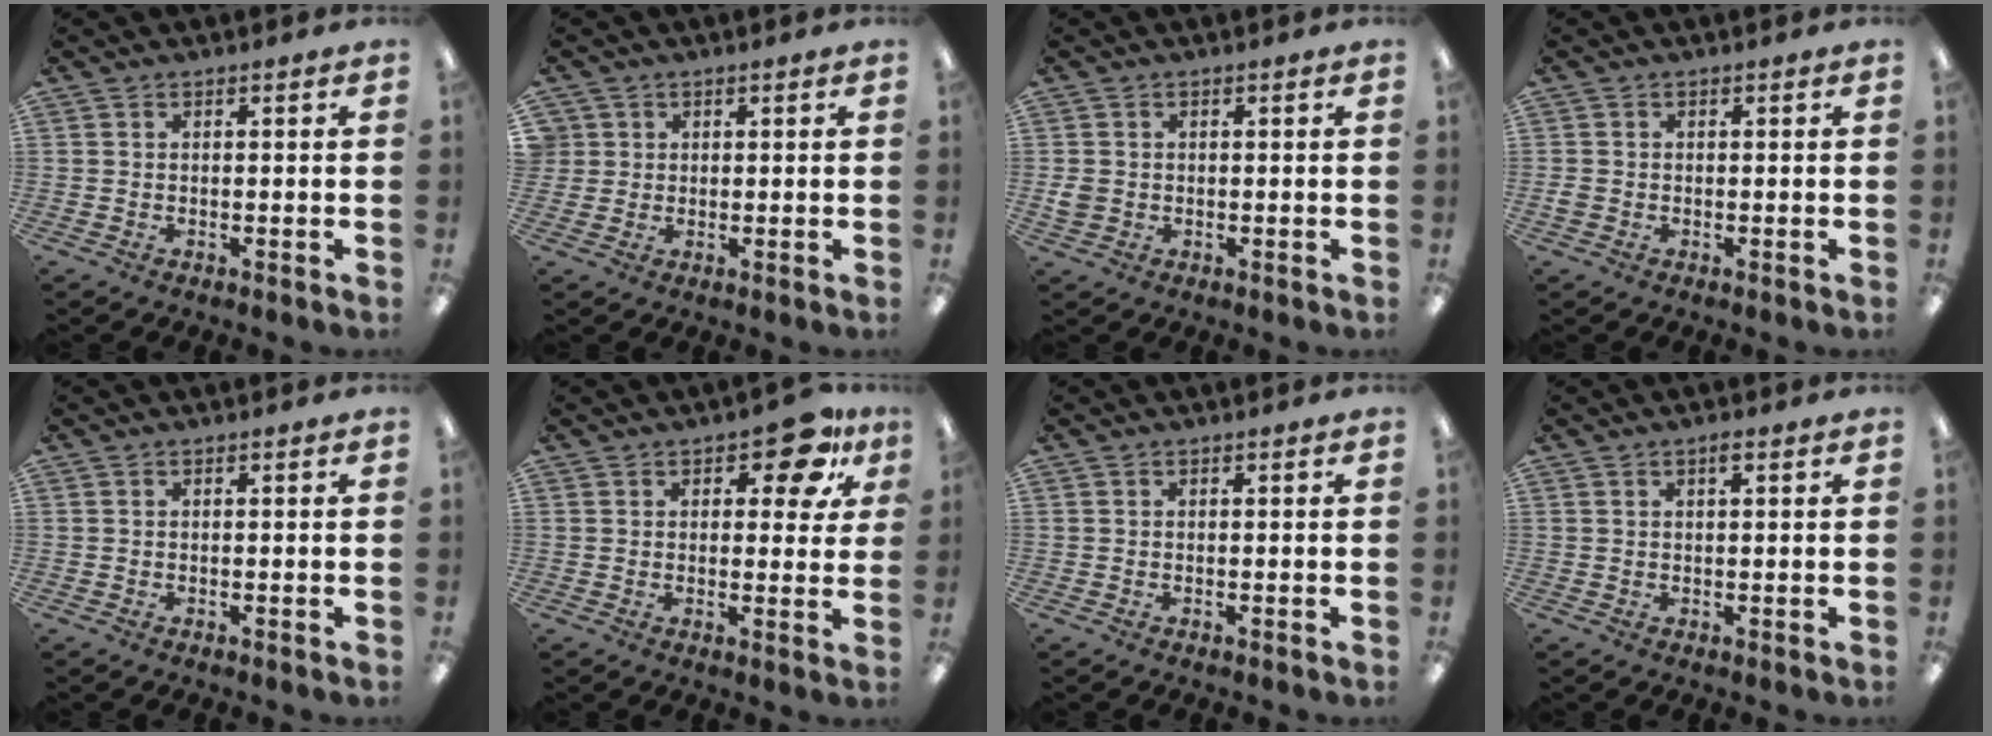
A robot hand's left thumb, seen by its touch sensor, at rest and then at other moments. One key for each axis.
{"total": 2.6, "fx": 0.7, "fy": 2.4, "fz": -0.5, "tx": 0.009, "ty": -0.001, "tz": 0.011}
{"total": 2.6, "fx": -0.3, "fy": 2.4, "fz": 0.9, "tx": -0.007, "ty": 0.001, "tz": -0.006}
{"total": 1.2, "fx": -0.4, "fy": 1.0, "fz": 0.4, "tx": -0.005, "ty": 0.002, "tz": -0.008}
{"total": 0.0}
{"total": 8.8, "fx": 5.2, "fy": 4.1, "fz": 5.9, "tx": -0.060, "ty": -0.024, "tz": 0.084}
{"total": 0.0}
{"total": 1.3, "fx": 0.8, "fy": 0.4, "fz": 0.9, "tx": -0.012, "ty": -0.002, "tz": 0.012}